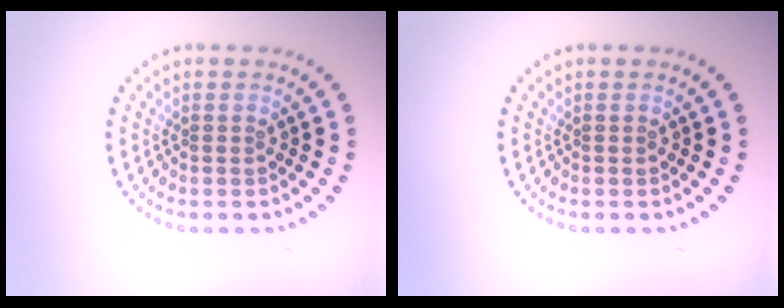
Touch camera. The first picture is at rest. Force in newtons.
{"total": 0.0}